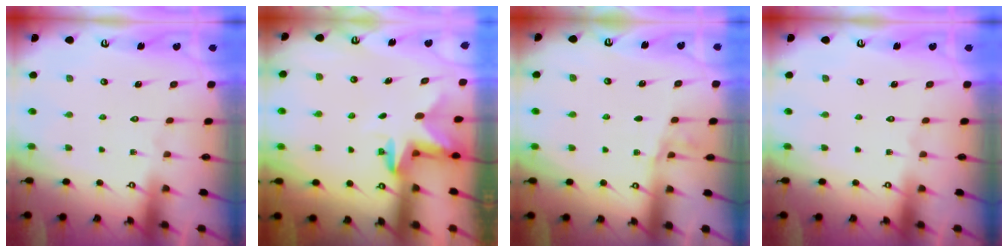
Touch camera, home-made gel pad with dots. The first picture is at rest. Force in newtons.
{"total": 2.8, "press": 2.8, "slide": 0.5}
{"total": 1.3, "press": 1.2, "slide": 0.3}
{"total": 0.0}